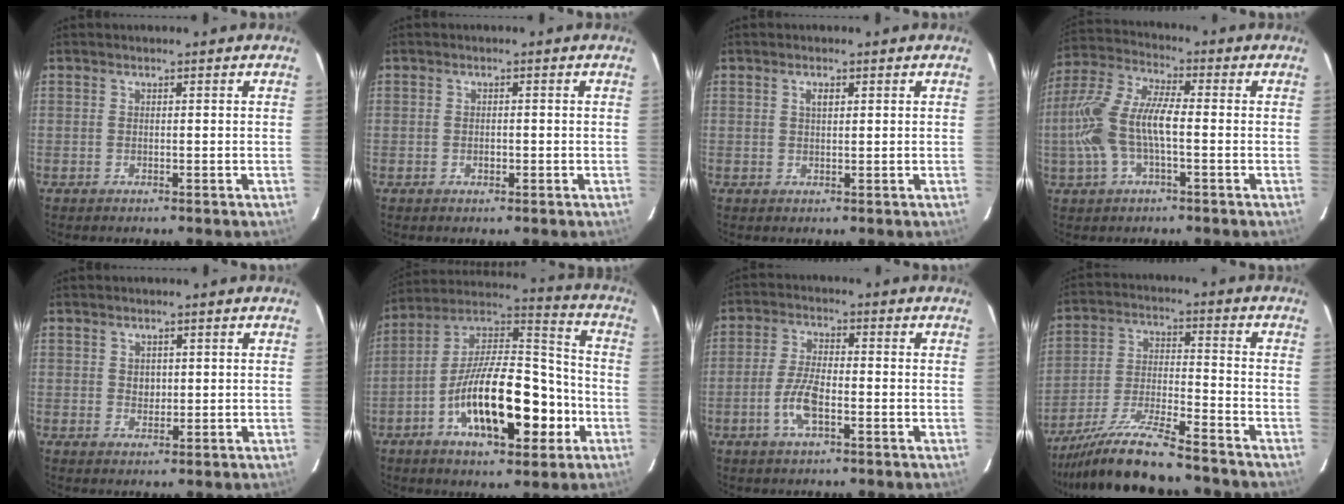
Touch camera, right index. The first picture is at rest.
{"total": 1.3, "force": [-0.3, 1.0, 0.7], "torque": [-0.012, 0.003, -0.005]}
{"total": 1.5, "force": [0.7, 0.7, 1.2], "torque": [-0.021, 0.004, 0.011]}
{"total": 13.1, "force": [-2.1, 5.0, 11.9], "torque": [-0.259, 0.009, -0.041]}
{"total": 1.9, "force": [0.6, 1.7, 0.7], "torque": [-0.007, 0.004, 0.012]}
{"total": 21.3, "force": [-7.6, 8.9, 17.8], "torque": [-0.311, 0.009, -0.126]}
{"total": 6.5, "force": [-2.5, 2.3, 5.5], "torque": [-0.119, 0.001, -0.050]}
{"total": 15.0, "force": [-13.2, 1.2, 7.0], "torque": [-0.147, -0.021, -0.231]}